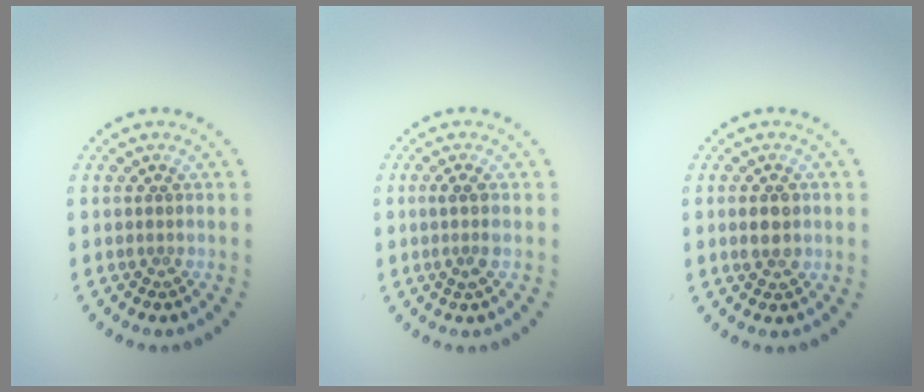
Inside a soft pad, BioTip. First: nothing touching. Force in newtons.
{"total": 1.5, "press": 1.3, "slide": 0.8}
{"total": 1.9, "press": 1.9, "slide": 0.1}